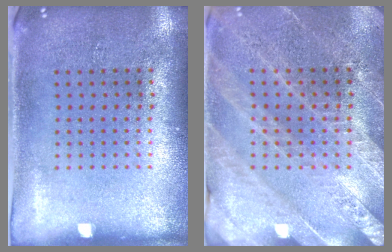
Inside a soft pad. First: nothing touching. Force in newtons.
{"total": 2.8, "press": 2.7, "slide": 0.7}